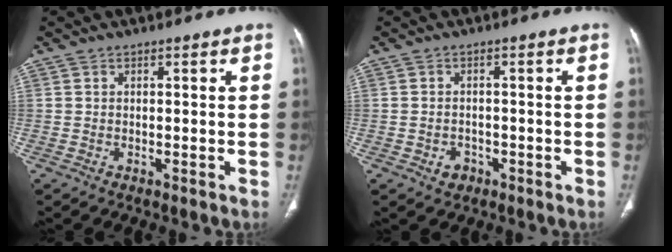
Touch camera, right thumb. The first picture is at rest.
{"total": 2.5, "force": [-1.1, 2.0, 0.9], "torque": [-0.005, 0.011, -0.012]}